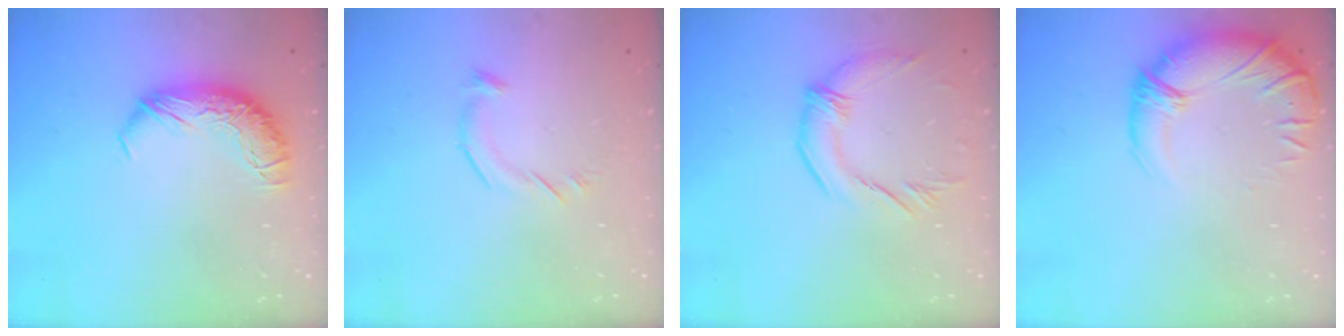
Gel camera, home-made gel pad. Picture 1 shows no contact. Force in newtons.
{"total": 6.7, "press": 6.7, "slide": 0.6}
{"total": 2.3, "press": 1.8, "slide": 1.4}
{"total": 2.8, "press": 0.1, "slide": 2.8}